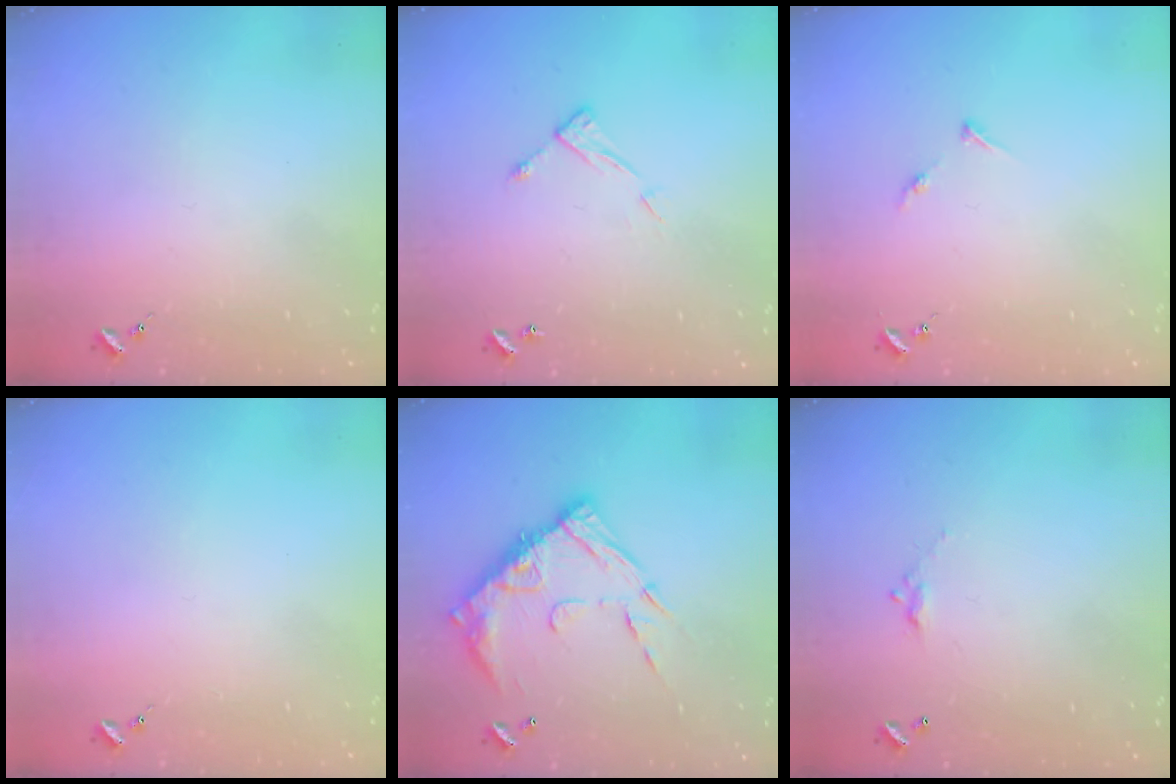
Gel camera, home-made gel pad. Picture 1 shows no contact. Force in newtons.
{"total": 6.4, "press": 6.4, "slide": 0.3}
{"total": 4.0, "press": 3.9, "slide": 0.5}
{"total": 0.0}
{"total": 17.2, "press": 17.1, "slide": 1.4}
{"total": 4.9, "press": 4.9, "slide": 0.2}